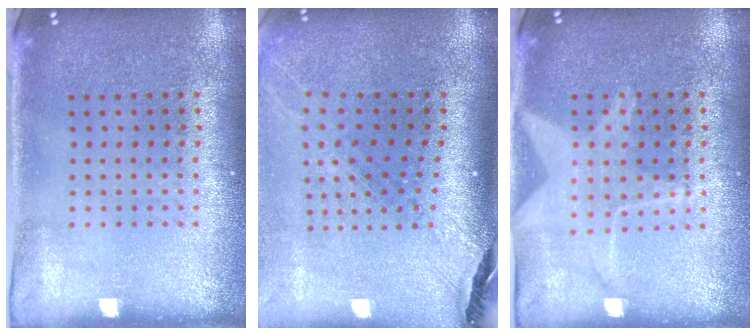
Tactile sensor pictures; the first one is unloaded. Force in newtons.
{"total": 1.8, "press": 1.6, "slide": 0.9}
{"total": 1.5, "press": 1.5, "slide": 0.2}